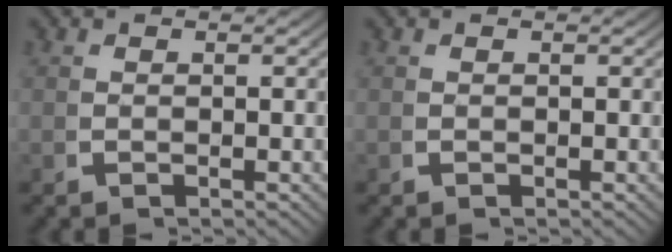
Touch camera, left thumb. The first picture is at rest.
{"total": 0.0}